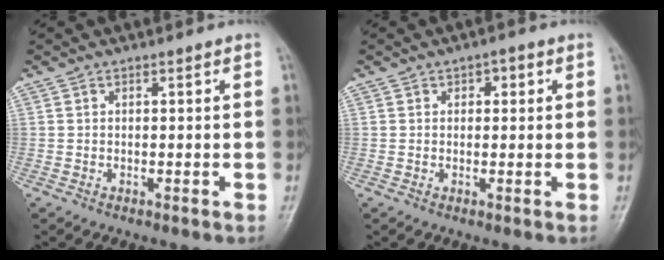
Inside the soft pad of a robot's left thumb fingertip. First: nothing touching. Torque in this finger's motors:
{"motor_torque": [-0.12, -0.01, 0.21, 0.16, 0.03]}